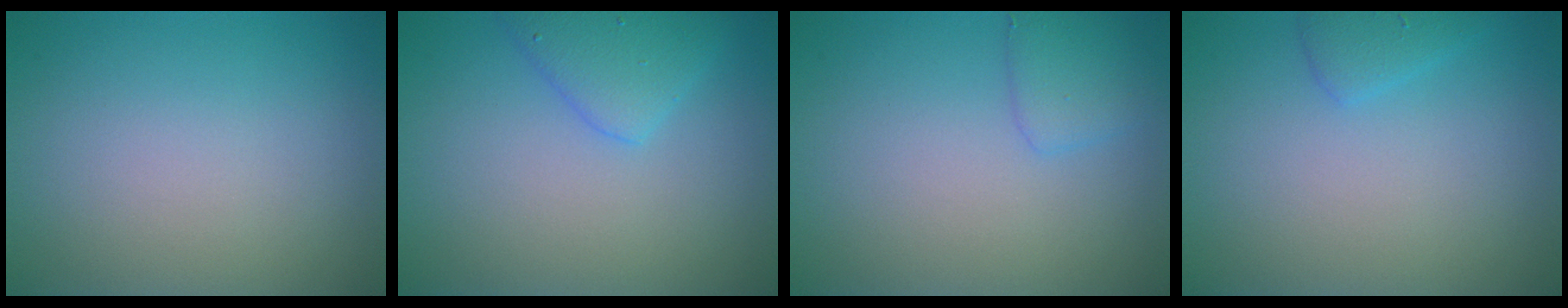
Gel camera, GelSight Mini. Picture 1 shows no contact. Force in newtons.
{"total": 3.0, "press": 3.0, "slide": 0.1}
{"total": 1.7, "press": 1.7, "slide": 0.1}
{"total": 1.4, "press": 1.4, "slide": 0.1}